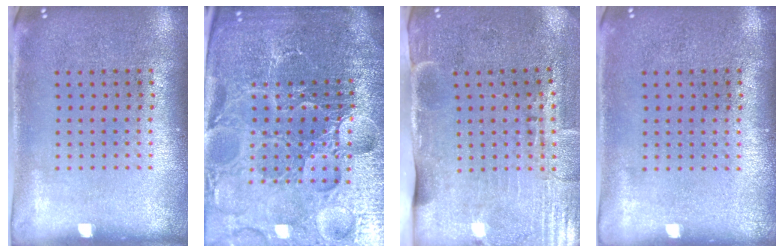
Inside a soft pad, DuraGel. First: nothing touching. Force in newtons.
{"total": 6.5, "press": 5.8, "slide": 3.0}
{"total": 4.5, "press": 3.7, "slide": 2.6}
{"total": 0.0}